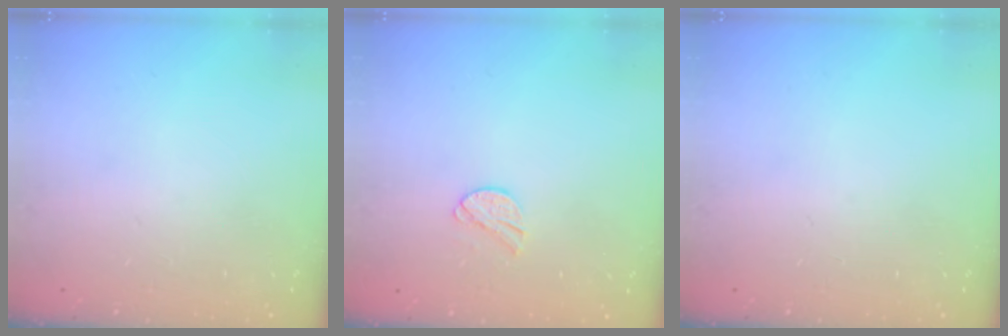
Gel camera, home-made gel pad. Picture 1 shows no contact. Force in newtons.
{"total": 8.5, "press": 8.4, "slide": 0.7}
{"total": 0.0}